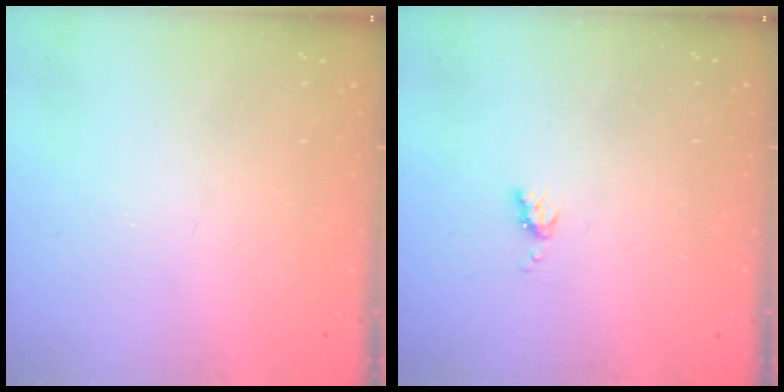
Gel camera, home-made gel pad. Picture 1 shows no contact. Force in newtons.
{"total": 4.0, "press": 4.0, "slide": 0.6}